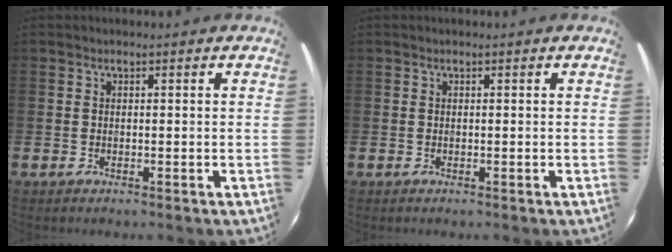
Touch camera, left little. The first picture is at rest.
{"total": 0.0}